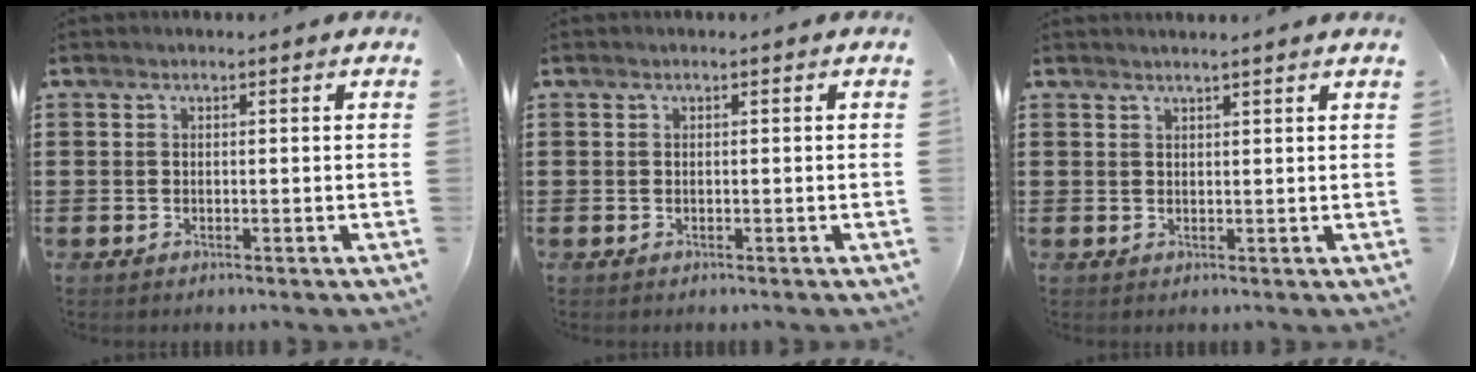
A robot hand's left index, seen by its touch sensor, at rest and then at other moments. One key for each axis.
{"total": 0.0}
{"total": 1.5, "fx": 1.4, "fy": -0.4, "fz": 0.3, "tx": -0.007, "ty": -0.002, "tz": 0.027}